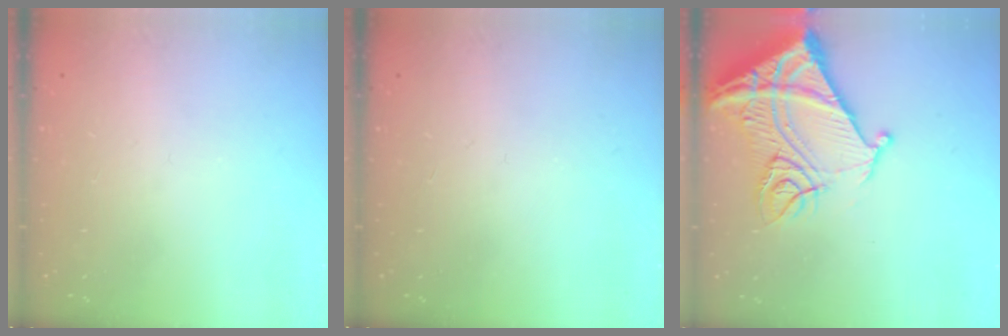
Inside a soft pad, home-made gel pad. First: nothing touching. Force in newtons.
{"total": 0.0}
{"total": 18.9, "press": 18.7, "slide": 2.3}